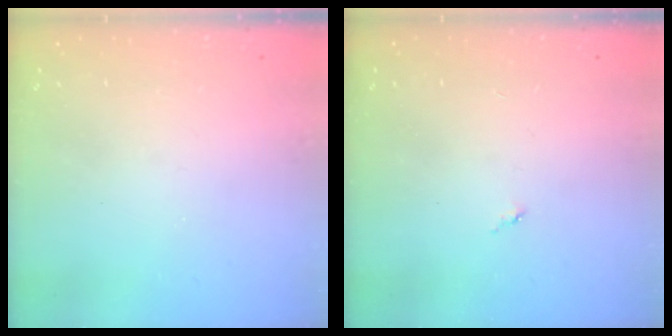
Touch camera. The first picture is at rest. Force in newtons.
{"total": 3.0, "press": 3.0, "slide": 0.2}